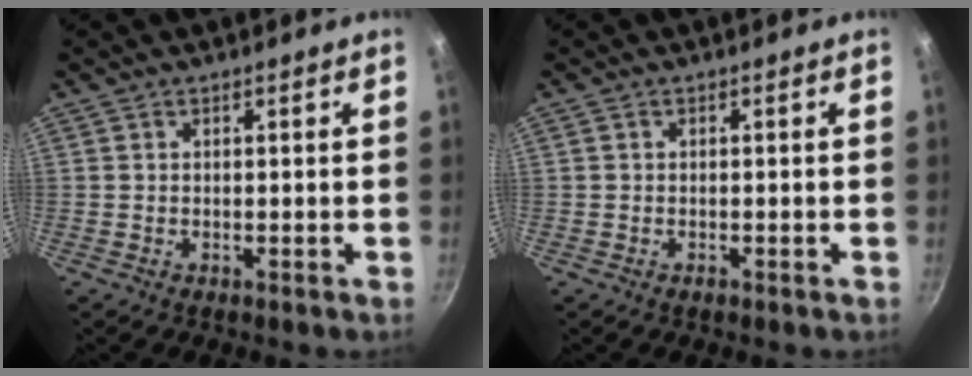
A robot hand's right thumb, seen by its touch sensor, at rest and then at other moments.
{"total": 0.7, "force": [-0.4, 0.5, 0.4], "torque": [-0.006, 0.002, -0.007]}